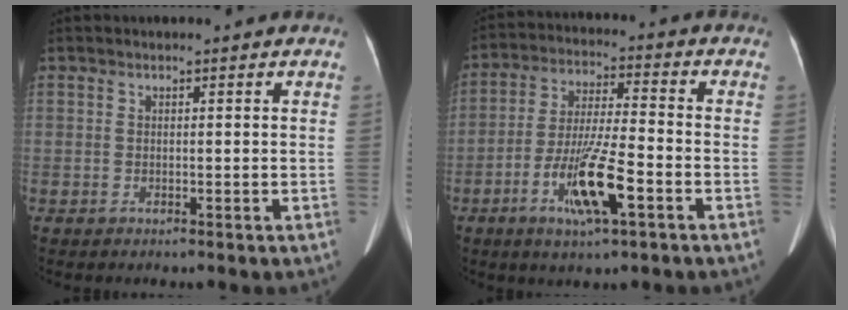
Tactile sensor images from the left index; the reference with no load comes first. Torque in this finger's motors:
{"motor_torque": [1.26, 0.88, 0.28, 0.21]}